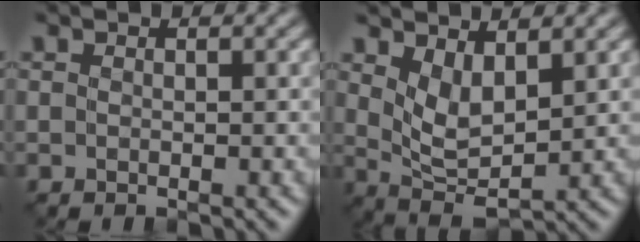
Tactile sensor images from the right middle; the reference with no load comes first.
{"total": 3.8, "force": [1.6, 1.8, 3.0], "torque": [-0.067, -0.013, 0.037]}